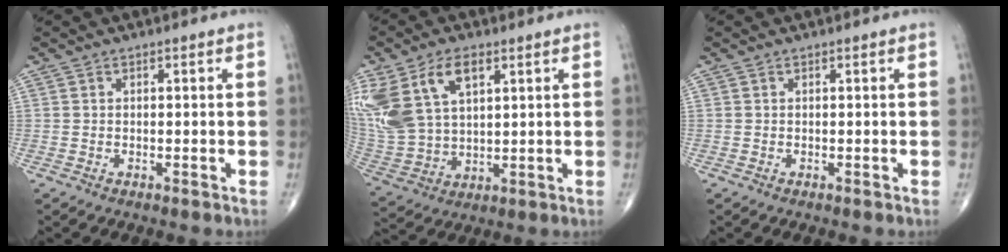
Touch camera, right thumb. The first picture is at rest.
{"total": 18.8, "force": [7.8, 11.2, 12.8], "torque": [-0.290, -0.002, 0.161]}
{"total": 0.0}